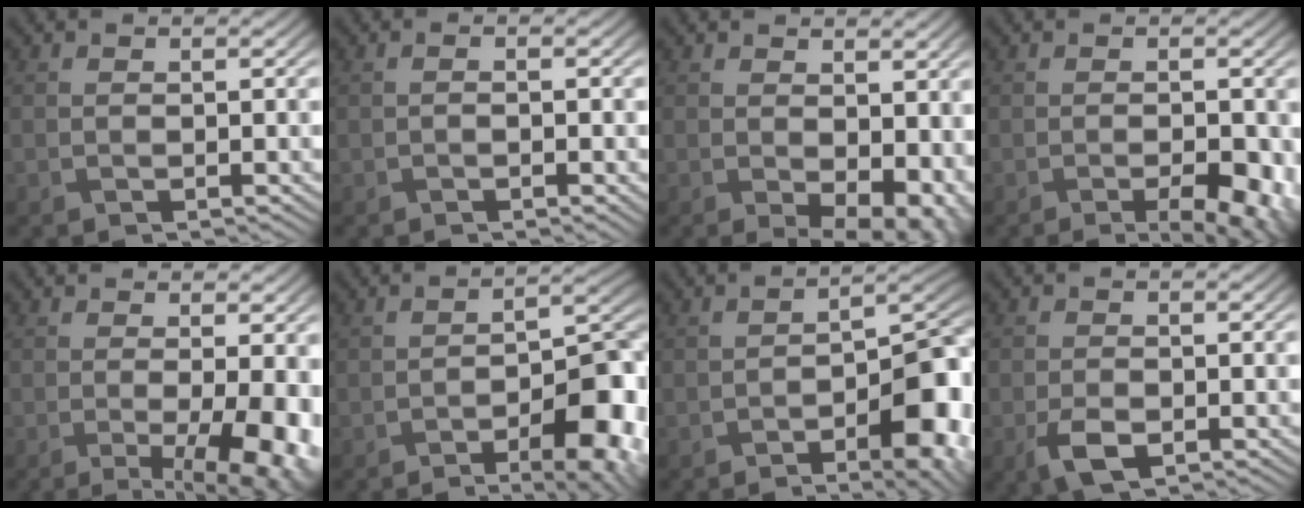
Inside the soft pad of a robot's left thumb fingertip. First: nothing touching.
{"total": 0.5, "force": [-0.1, -0.3, 0.4], "torque": [-0.005, 0.005, -0.002]}
{"total": 6.1, "force": [-0.7, 3.5, 4.9], "torque": [-0.065, -0.030, 0.009]}
{"total": 4.0, "force": [-1.7, 0.9, 3.5], "torque": [-0.057, -0.001, -0.017]}
{"total": 8.0, "force": [-1.5, 1.9, 7.6], "torque": [-0.101, -0.009, -0.013]}
{"total": 9.8, "force": [-4.6, 3.0, 8.1], "torque": [-0.112, -0.009, -0.061]}
{"total": 11.2, "force": [-4.3, 4.1, 9.5], "torque": [-0.117, -0.019, -0.050]}
{"total": 3.5, "force": [-1.6, 1.6, 2.6], "torque": [-0.057, -0.003, -0.030]}